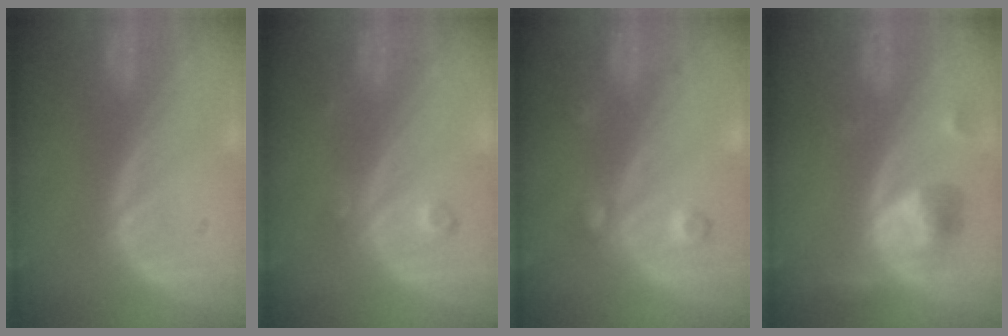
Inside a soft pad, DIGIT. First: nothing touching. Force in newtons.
{"total": 2.5, "press": 2.1, "slide": 1.3}
{"total": 3.5, "press": 3.3, "slide": 1.2}
{"total": 5.6, "press": 5.2, "slide": 1.9}